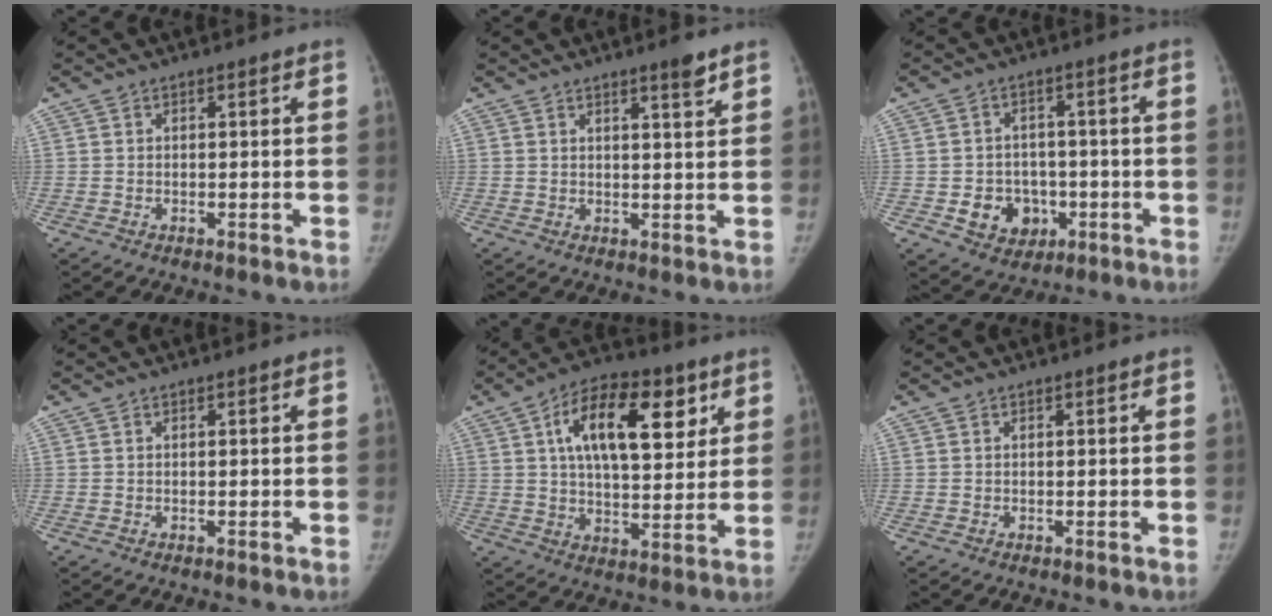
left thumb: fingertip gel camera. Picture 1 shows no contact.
{"total": 3.3, "force": [2.5, 0.2, 2.2], "torque": [-0.028, -0.021, 0.038]}
{"total": 8.4, "force": [-2.3, 7.1, 3.8], "torque": [-0.025, 0.015, -0.026]}
{"total": 0.0}
{"total": 18.4, "force": [7.0, 9.3, 14.2], "torque": [-0.191, -0.010, 0.110]}
{"total": 0.0}